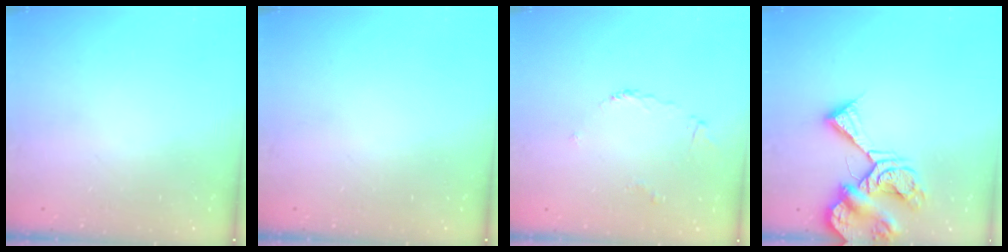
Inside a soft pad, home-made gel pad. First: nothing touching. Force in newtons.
{"total": 0.0}
{"total": 3.1, "press": 3.0, "slide": 0.7}
{"total": 11.8, "press": 11.7, "slide": 1.4}